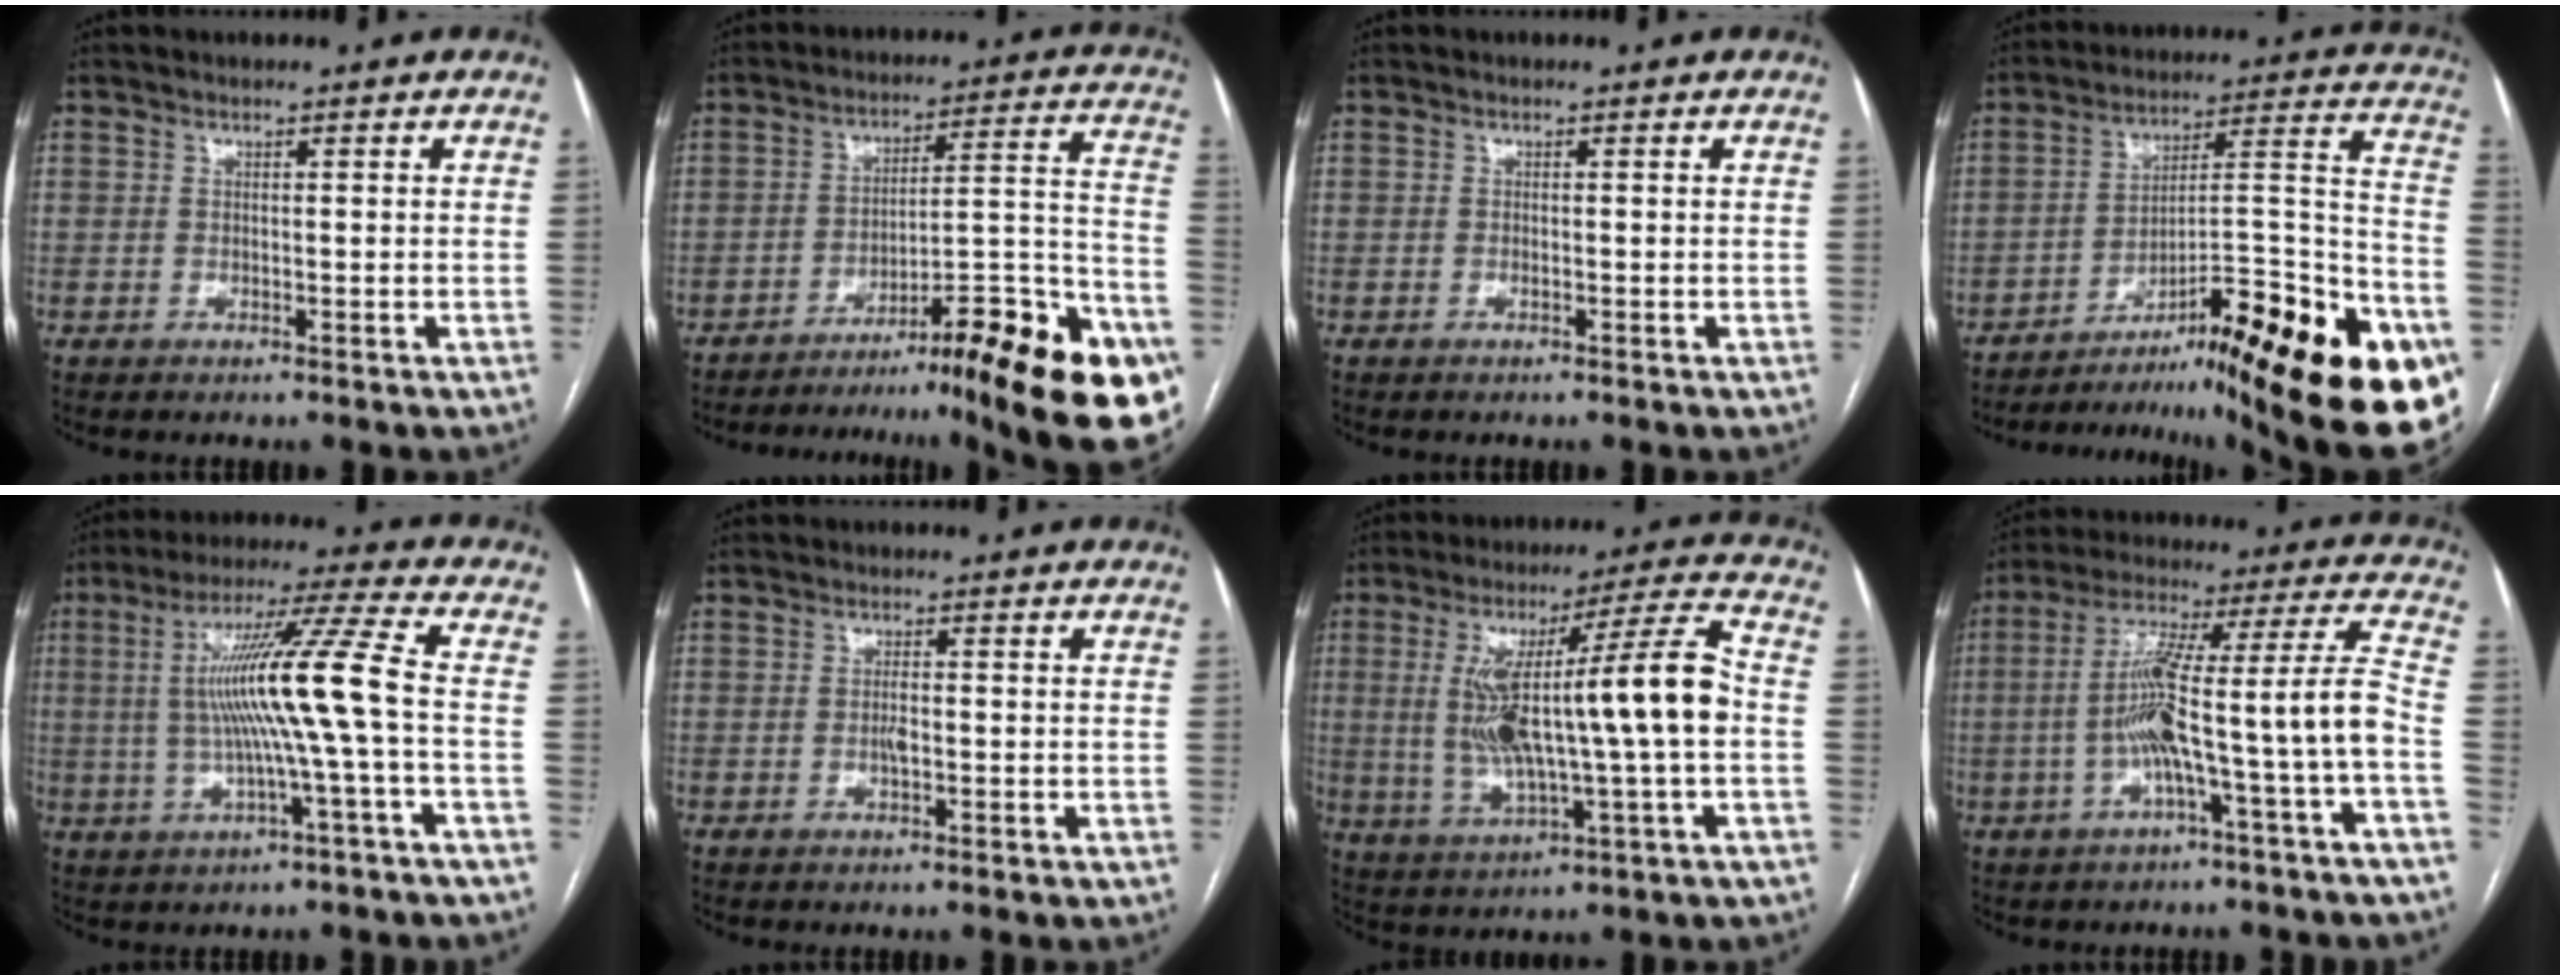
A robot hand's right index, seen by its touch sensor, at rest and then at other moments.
{"total": 24.7, "force": [-16.7, 2.5, 18.0], "torque": [-0.140, 0.031, -0.234]}
{"total": 0.0}
{"total": 30.1, "force": [-19.9, 2.8, 22.3], "torque": [-0.212, -0.002, -0.287]}
{"total": 13.2, "force": [-0.4, -1.5, 13.1], "torque": [-0.238, 0.015, -0.008]}
{"total": 1.4, "force": [-0.4, 0.3, 1.4], "torque": [-0.026, 0.000, -0.007]}
{"total": 17.7, "force": [0.0, 1.0, 17.6], "torque": [-0.320, 0.023, 0.002]}
{"total": 14.0, "force": [-3.9, -0.5, 13.4], "torque": [-0.238, 0.033, -0.067]}